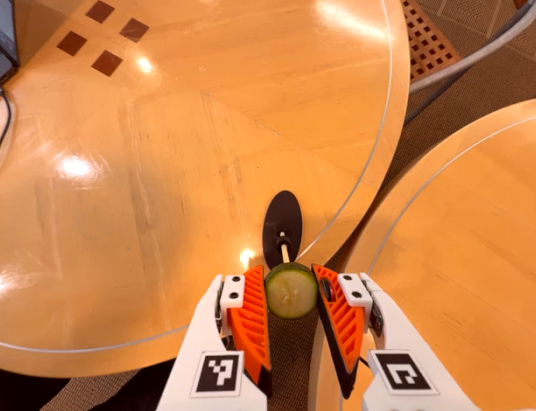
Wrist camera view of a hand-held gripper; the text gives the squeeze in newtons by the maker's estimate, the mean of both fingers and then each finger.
{"total": 7.6, "left": 7.7, "right": 7.6}